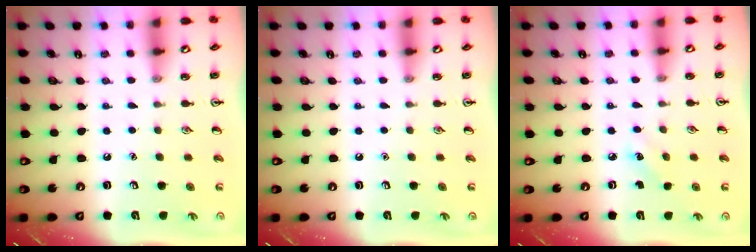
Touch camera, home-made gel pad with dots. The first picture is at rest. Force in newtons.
{"total": 0.0}
{"total": 2.3, "press": 2.2, "slide": 0.8}